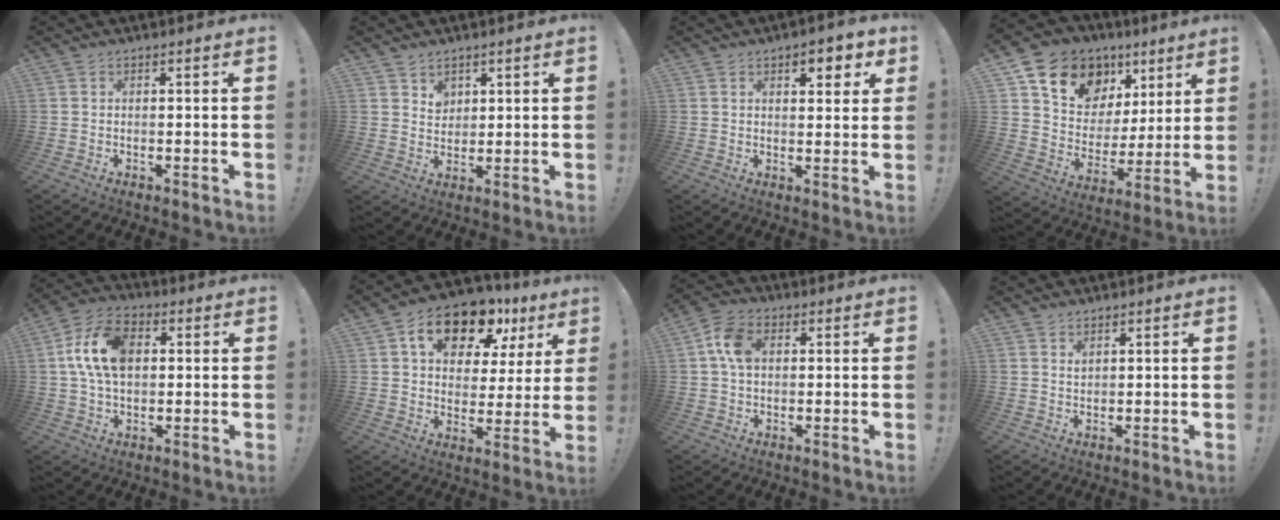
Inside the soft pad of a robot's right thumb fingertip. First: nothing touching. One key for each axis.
{"total": 4.2, "fx": 2.8, "fy": 3.0, "fz": 0.8, "tx": -0.007, "ty": -0.020, "tz": 0.051}
{"total": 5.8, "fx": 3.2, "fy": 2.6, "fz": 4.1, "tx": -0.042, "ty": -0.012, "tz": 0.048}
{"total": 14.9, "fx": 9.5, "fy": 10.1, "fz": 5.5, "tx": -0.095, "ty": -0.058, "tz": 0.183}
{"total": 14.3, "fx": 2.5, "fy": 9.4, "fz": 10.4, "tx": -0.192, "ty": 0.013, "tz": 0.048}
{"total": 16.5, "fx": 9.7, "fy": 9.0, "fz": 9.9, "tx": -0.156, "ty": -0.056, "tz": 0.168}
{"total": 8.5, "fx": 1.4, "fy": 5.8, "fz": 6.0, "tx": -0.111, "ty": 0.009, "tz": 0.027}
{"total": 1.3, "fx": 1.0, "fy": 0.5, "fz": 0.7, "tx": -0.009, "ty": -0.003, "tz": 0.018}